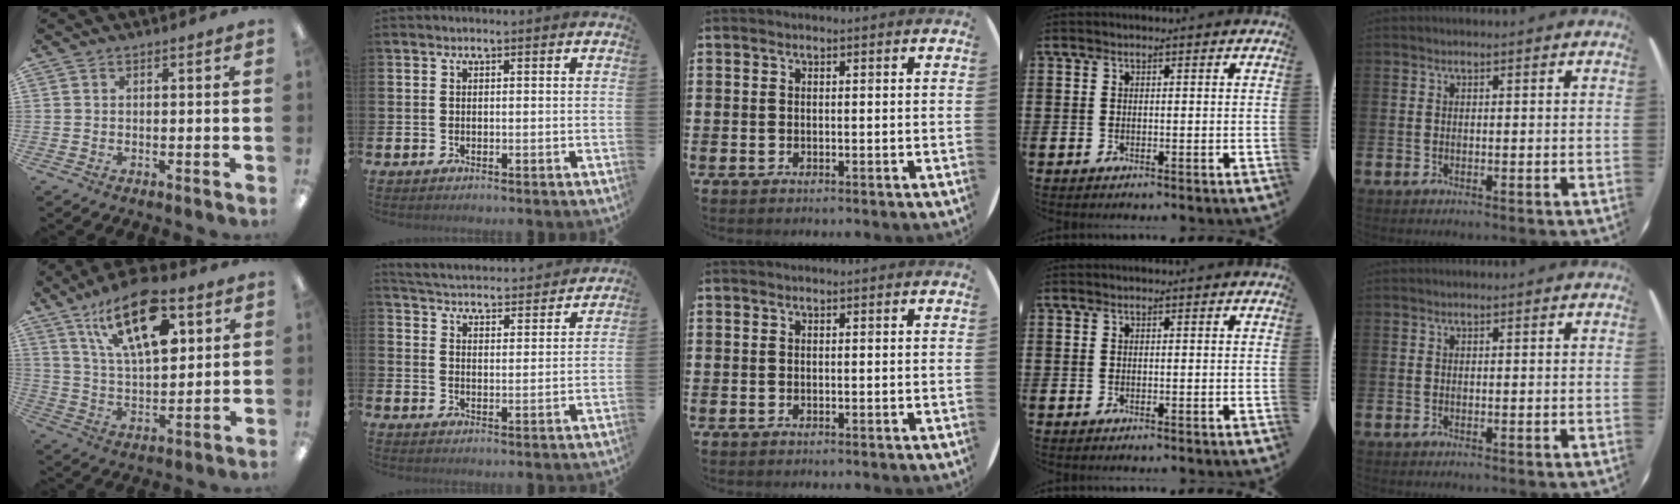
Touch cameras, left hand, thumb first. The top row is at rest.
{"thumb": {"total": 19.8, "force": [10.1, 9.0, 14.4], "torque": [-0.227, -0.036, 0.170]}, "index": {"total": 4.8, "force": [4.7, 0.6, 0.1], "torque": [-0.019, -0.043, 0.079]}}